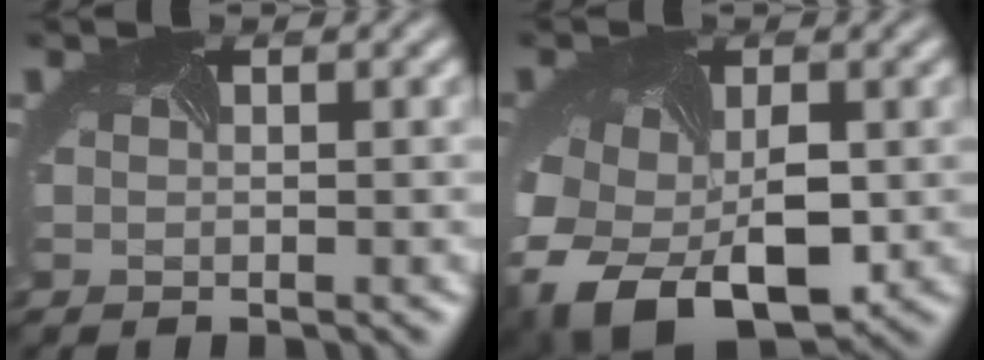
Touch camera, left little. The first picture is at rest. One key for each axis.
{"total": 12.5, "fx": -4.3, "fy": 8.0, "fz": 8.6, "tx": -0.194, "ty": -0.047, "tz": -0.054}